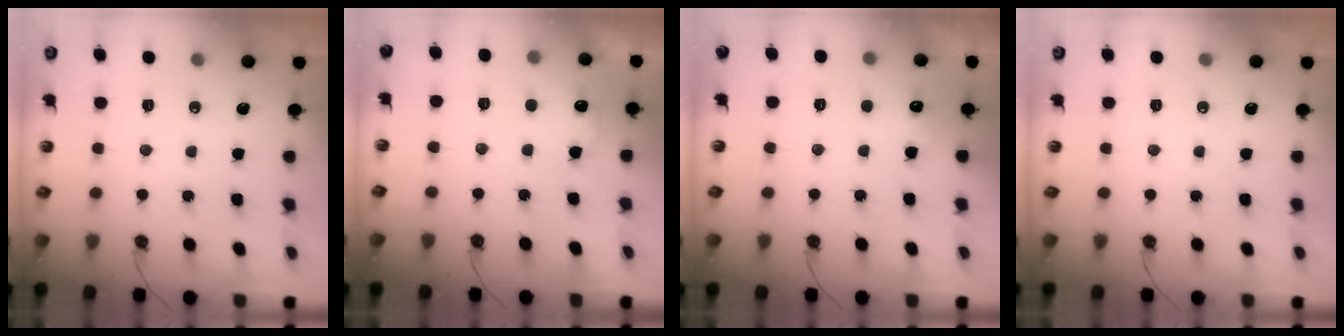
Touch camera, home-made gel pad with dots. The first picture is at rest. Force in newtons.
{"total": 7.0, "press": 7.0, "slide": 0.4}
{"total": 4.8, "press": 4.6, "slide": 1.2}
{"total": 0.0}